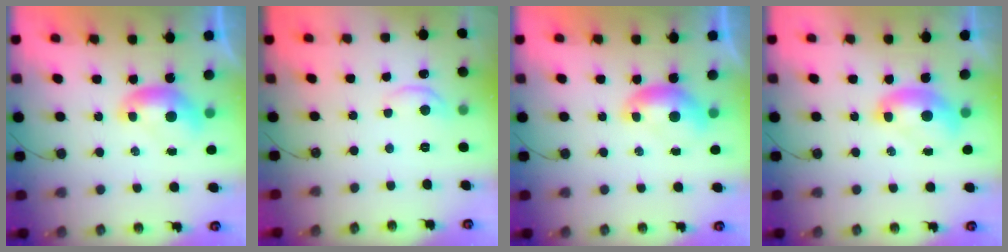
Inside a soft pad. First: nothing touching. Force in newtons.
{"total": 3.0, "press": 2.9, "slide": 0.5}
{"total": 0.0}
{"total": 1.8, "press": 1.8, "slide": 0.3}